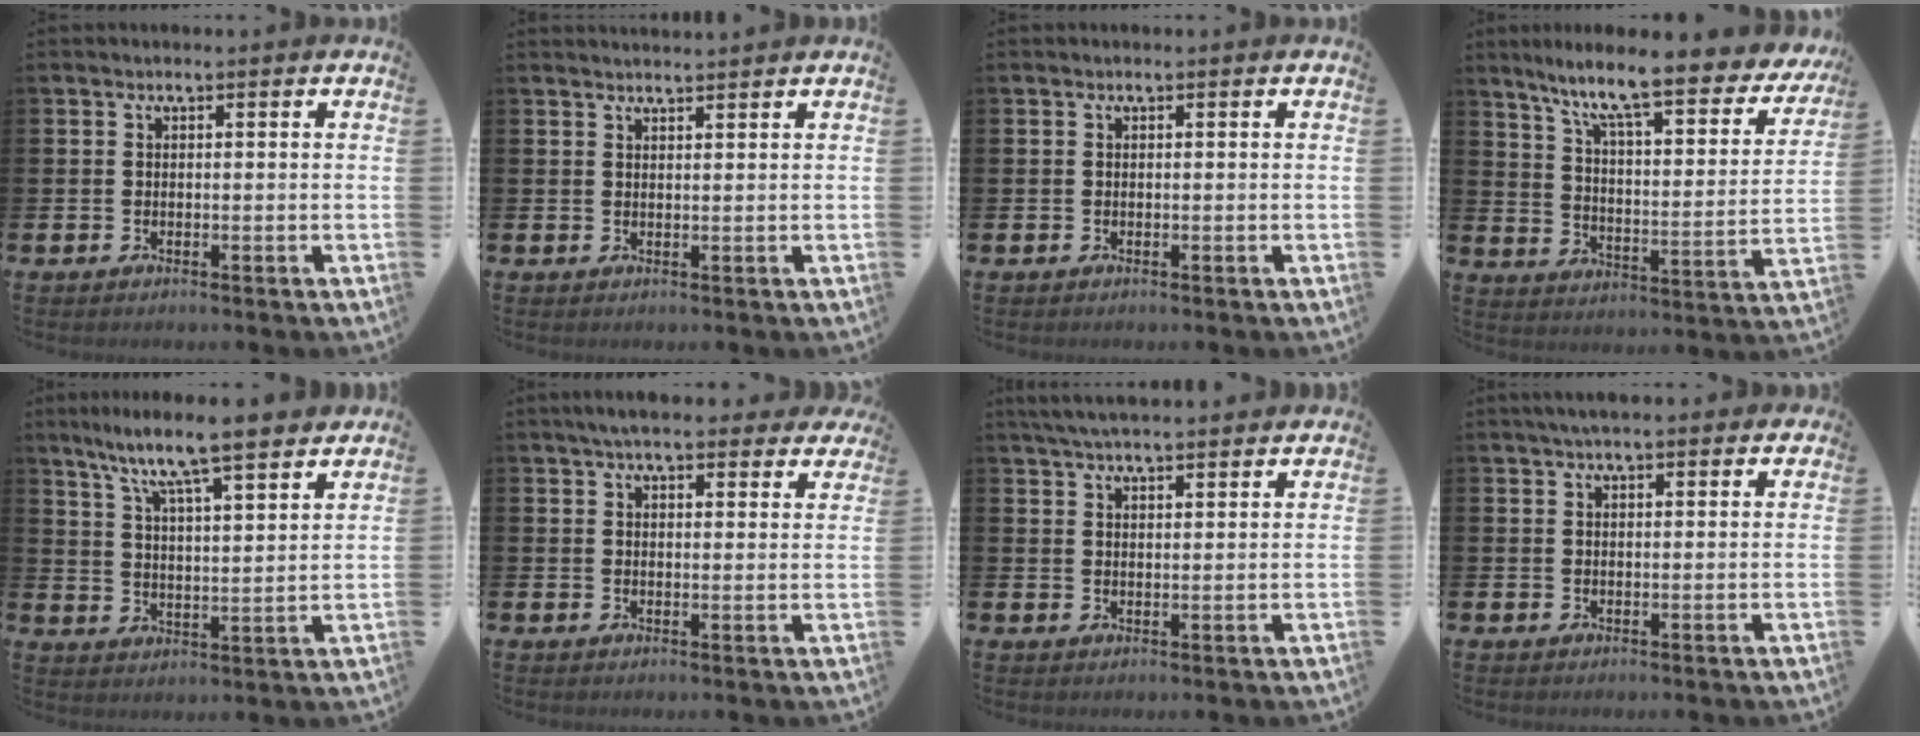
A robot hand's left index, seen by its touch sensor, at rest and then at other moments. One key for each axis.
{"total": 1.6, "fx": 1.5, "fy": -0.1, "fz": 0.1, "tx": 0.005, "ty": -0.010, "tz": 0.027}
{"total": 0.0}
{"total": 10.0, "fx": 8.3, "fy": 1.3, "fz": 5.5, "tx": -0.125, "ty": -0.064, "tz": 0.132}
{"total": 9.0, "fx": 8.3, "fy": 0.2, "fz": 3.7, "tx": -0.096, "ty": -0.053, "tz": 0.141}
{"total": 5.4, "fx": 4.8, "fy": 1.3, "fz": 2.1, "tx": -0.039, "ty": -0.015, "tz": 0.086}
{"total": 4.5, "fx": 4.3, "fy": 0.3, "fz": 1.2, "tx": -0.039, "ty": -0.011, "tz": 0.081}
{"total": 3.1, "fx": 2.6, "fy": 0.8, "fz": 1.5, "tx": -0.023, "ty": -0.004, "tz": 0.044}